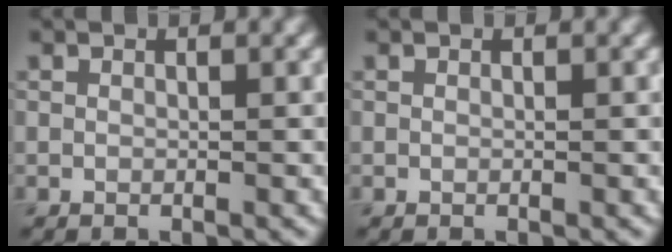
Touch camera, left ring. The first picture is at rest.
{"total": 0.0}